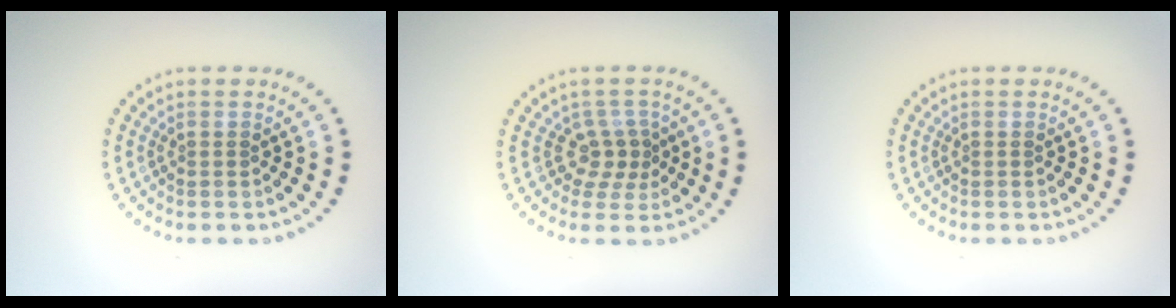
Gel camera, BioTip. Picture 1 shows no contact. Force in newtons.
{"total": 2.6, "press": 1.8, "slide": 1.8}
{"total": 0.0}